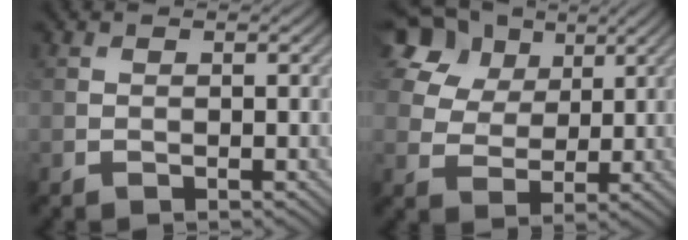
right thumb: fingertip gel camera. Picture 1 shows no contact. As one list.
[{"total": 13.1, "force": [7.3, 9.0, 6.2], "torque": [-0.179, 0.030, 0.151]}]